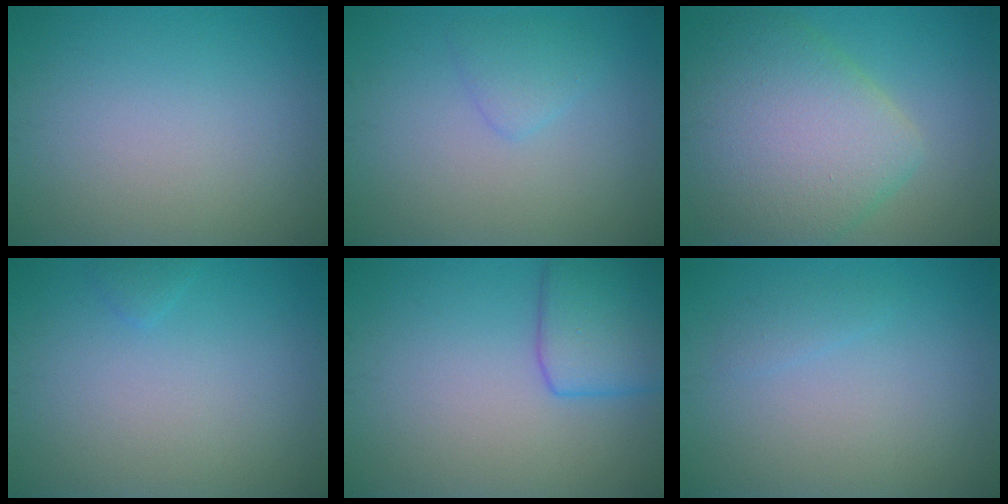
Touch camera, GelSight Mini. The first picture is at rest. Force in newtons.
{"total": 1.6, "press": 1.6, "slide": 0.1}
{"total": 9.3, "press": 9.3, "slide": 0.3}
{"total": 0.6, "press": 0.6, "slide": 0.0}
{"total": 5.0, "press": 5.0, "slide": 0.3}
{"total": 0.8, "press": 0.8, "slide": 0.0}